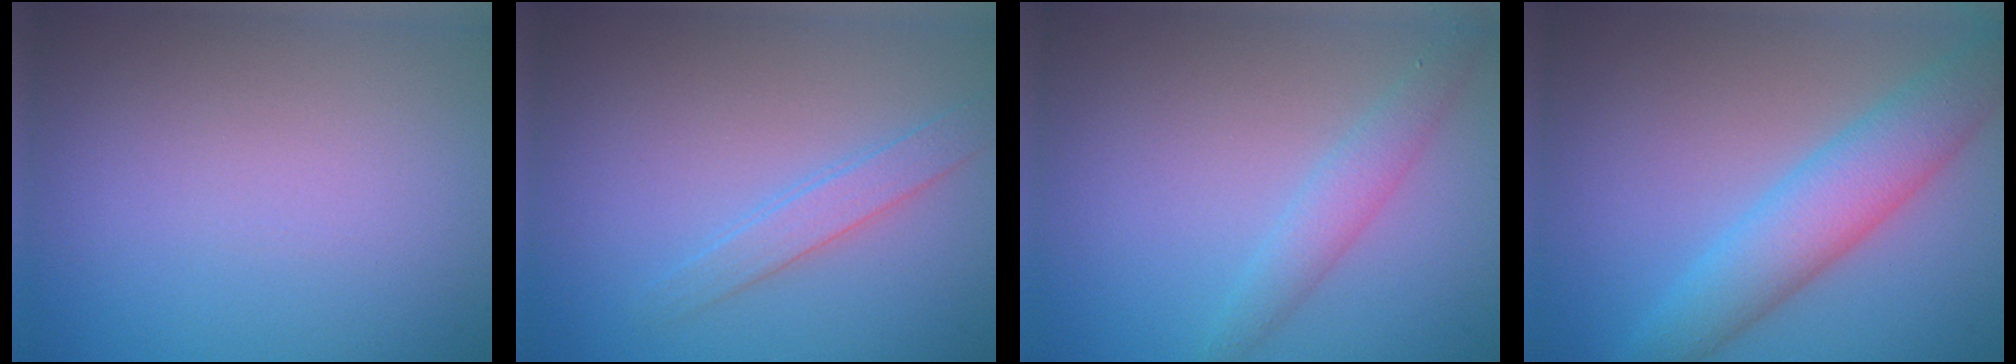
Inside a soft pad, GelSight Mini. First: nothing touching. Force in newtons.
{"total": 2.0, "press": 2.0, "slide": 0.1}
{"total": 2.2, "press": 2.2, "slide": 0.1}
{"total": 5.6, "press": 5.6, "slide": 0.1}